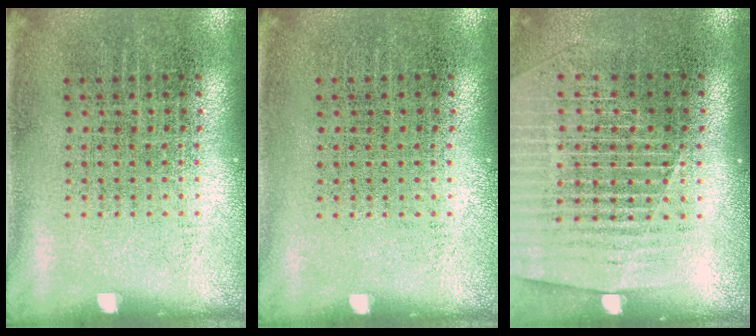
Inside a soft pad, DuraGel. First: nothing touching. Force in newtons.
{"total": 0.0}
{"total": 1.5, "press": 1.4, "slide": 0.5}